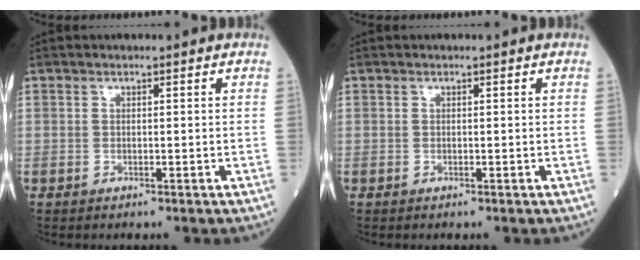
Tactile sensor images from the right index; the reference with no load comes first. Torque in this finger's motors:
{"motor_torque": [0.00, 0.00, 0.00, -0.01]}